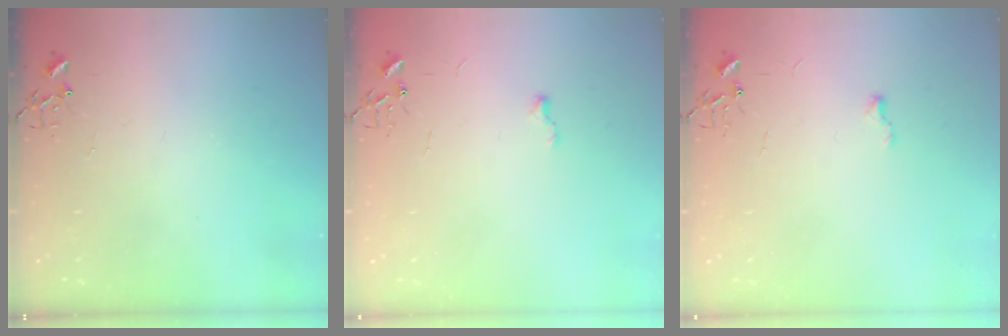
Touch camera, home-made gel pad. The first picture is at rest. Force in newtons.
{"total": 4.6, "press": 4.6, "slide": 0.6}
{"total": 4.6, "press": 4.6, "slide": 0.6}